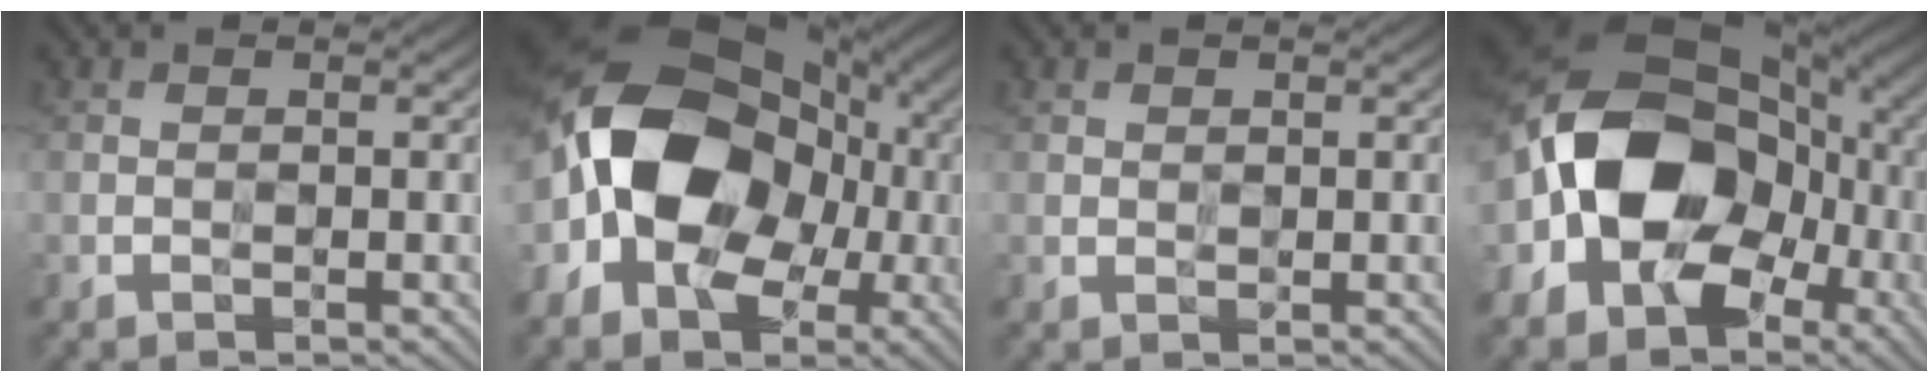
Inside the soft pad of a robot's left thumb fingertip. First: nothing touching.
{"total": 17.9, "force": [-1.8, 12.8, 12.4], "torque": [-0.240, 0.000, -0.036]}
{"total": 0.9, "force": [0.6, 0.7, 0.3], "torque": [-0.006, -0.002, 0.010]}
{"total": 17.7, "force": [-3.5, 12.7, 11.9], "torque": [-0.229, -0.012, -0.064]}